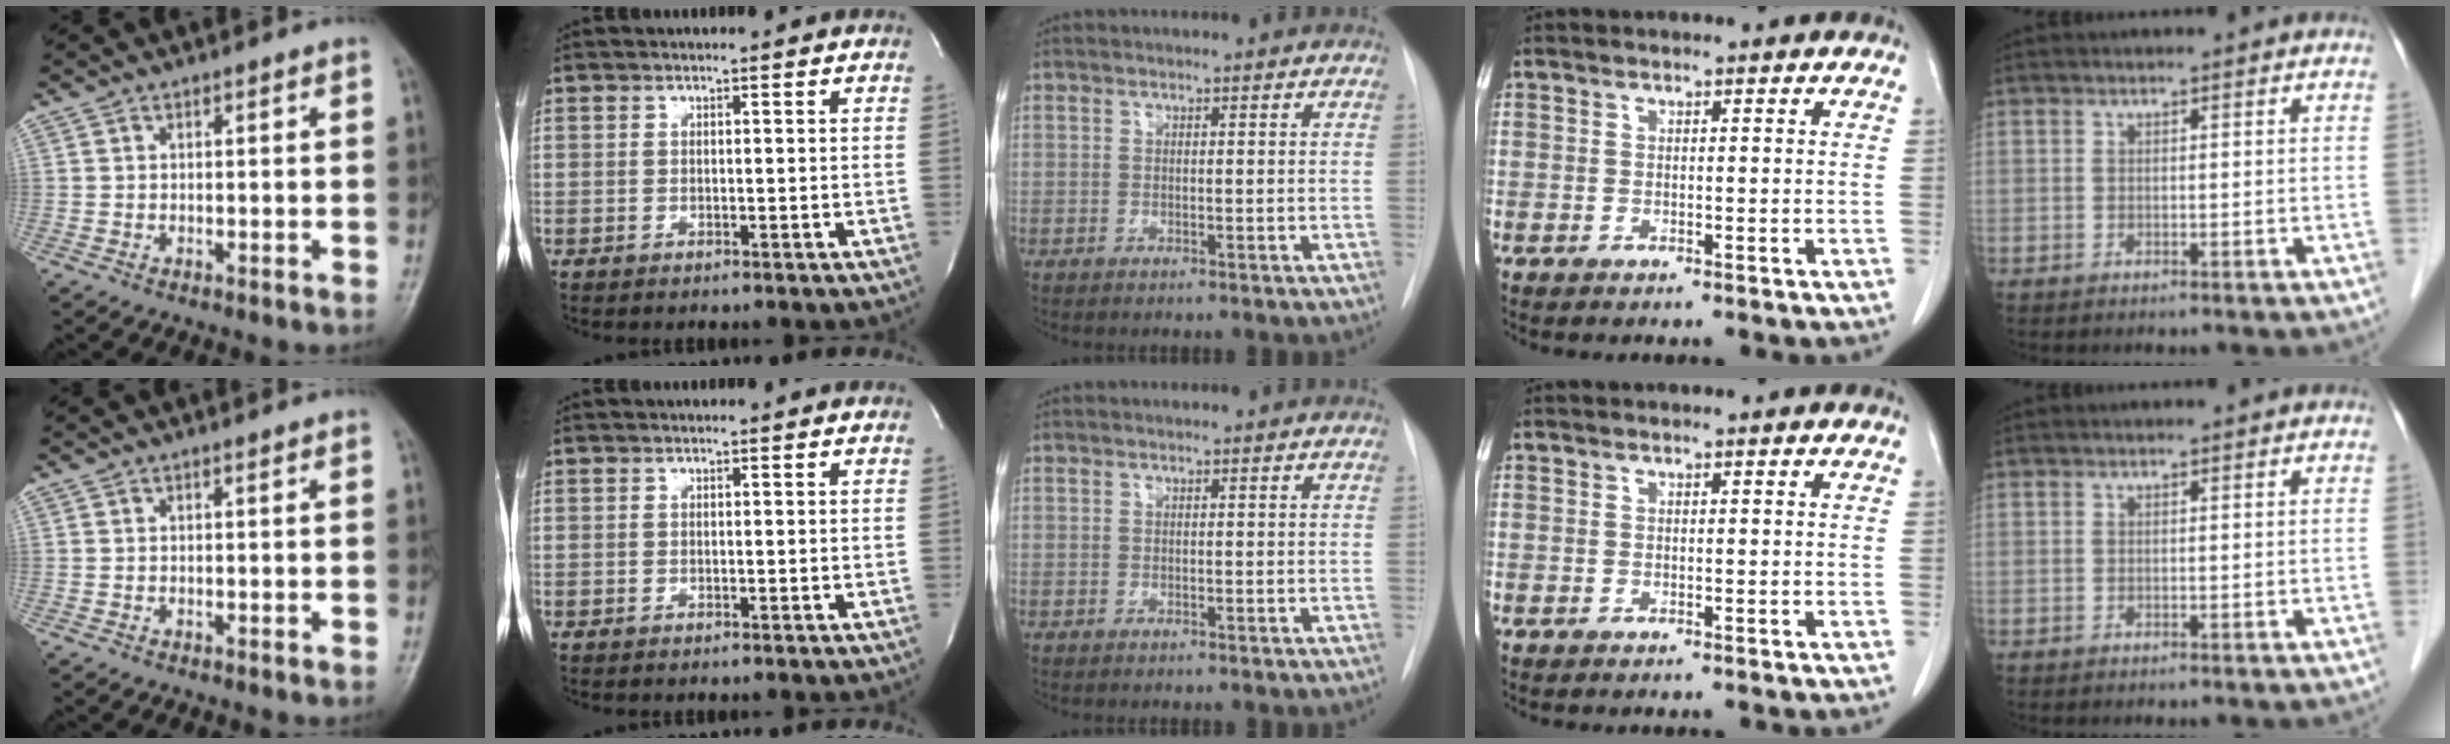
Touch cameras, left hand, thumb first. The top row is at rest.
{}